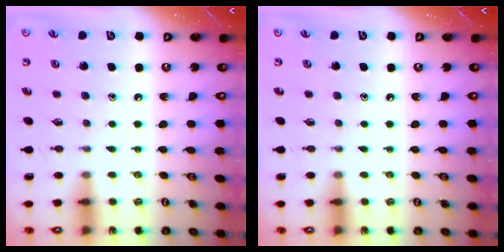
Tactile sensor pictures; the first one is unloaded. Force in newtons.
{"total": 0.0}